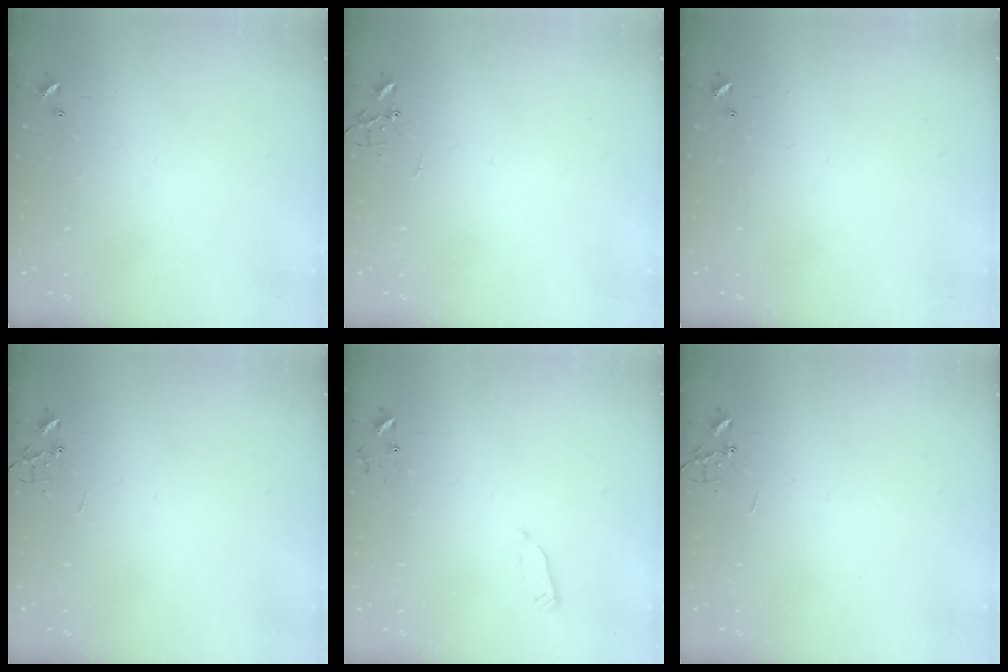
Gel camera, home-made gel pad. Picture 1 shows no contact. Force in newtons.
{"total": 0.0}
{"total": 0.0}
{"total": 0.0}
{"total": 2.7, "press": 2.6, "slide": 0.4}
{"total": 0.0}